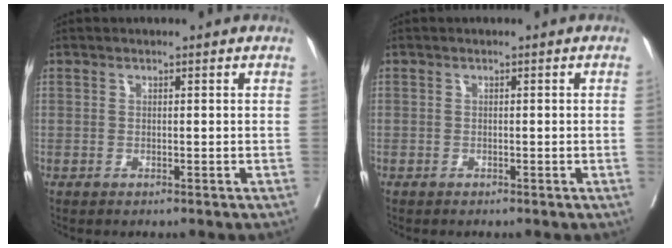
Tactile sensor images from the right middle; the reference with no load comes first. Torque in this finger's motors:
{"motor_torque": [1.01, -1.13, 0.10, -0.21]}